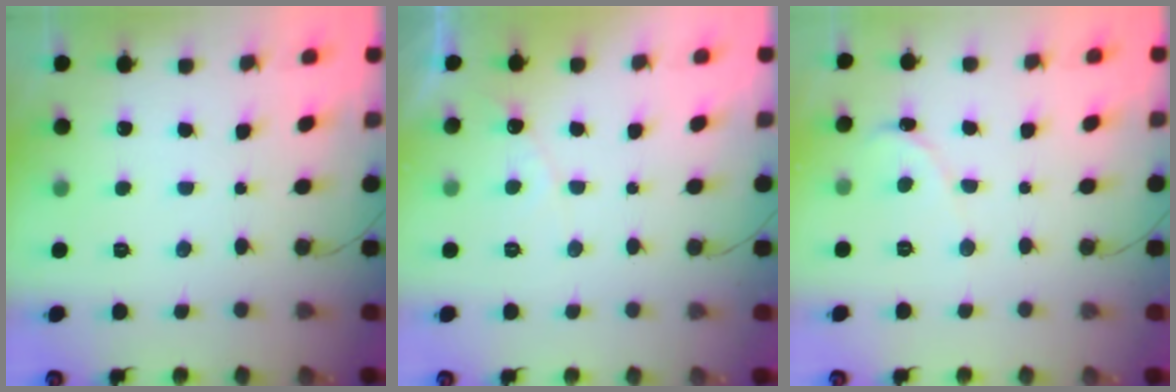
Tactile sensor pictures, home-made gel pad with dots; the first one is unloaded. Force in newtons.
{"total": 4.7, "press": 4.7, "slide": 0.3}
{"total": 0.0}